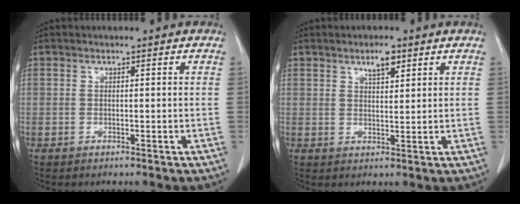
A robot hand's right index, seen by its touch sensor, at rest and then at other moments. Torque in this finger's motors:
{"motor_torque": [0.06, 0.04, 0.00, 0.02]}